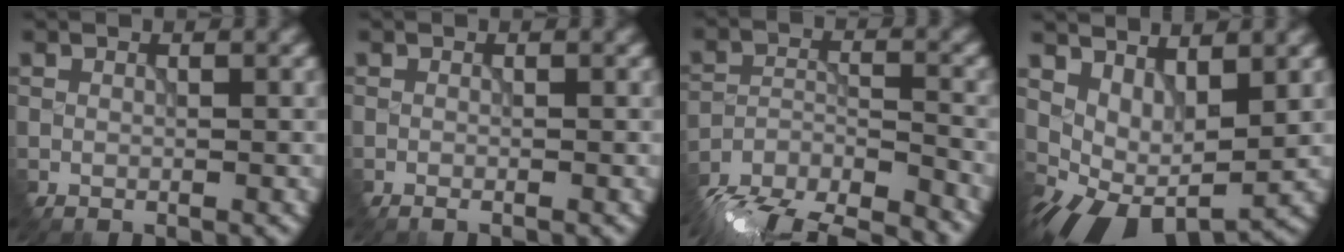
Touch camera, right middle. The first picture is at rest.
{"total": 0.7, "force": [-0.6, -0.2, 0.3], "torque": [-0.001, -0.002, -0.011]}
{"total": 13.8, "force": [-12.9, 3.7, 2.8], "torque": [-0.042, -0.010, -0.173]}
{"total": 5.6, "force": [0.0, 3.2, 4.6], "torque": [-0.069, -0.020, 0.018]}